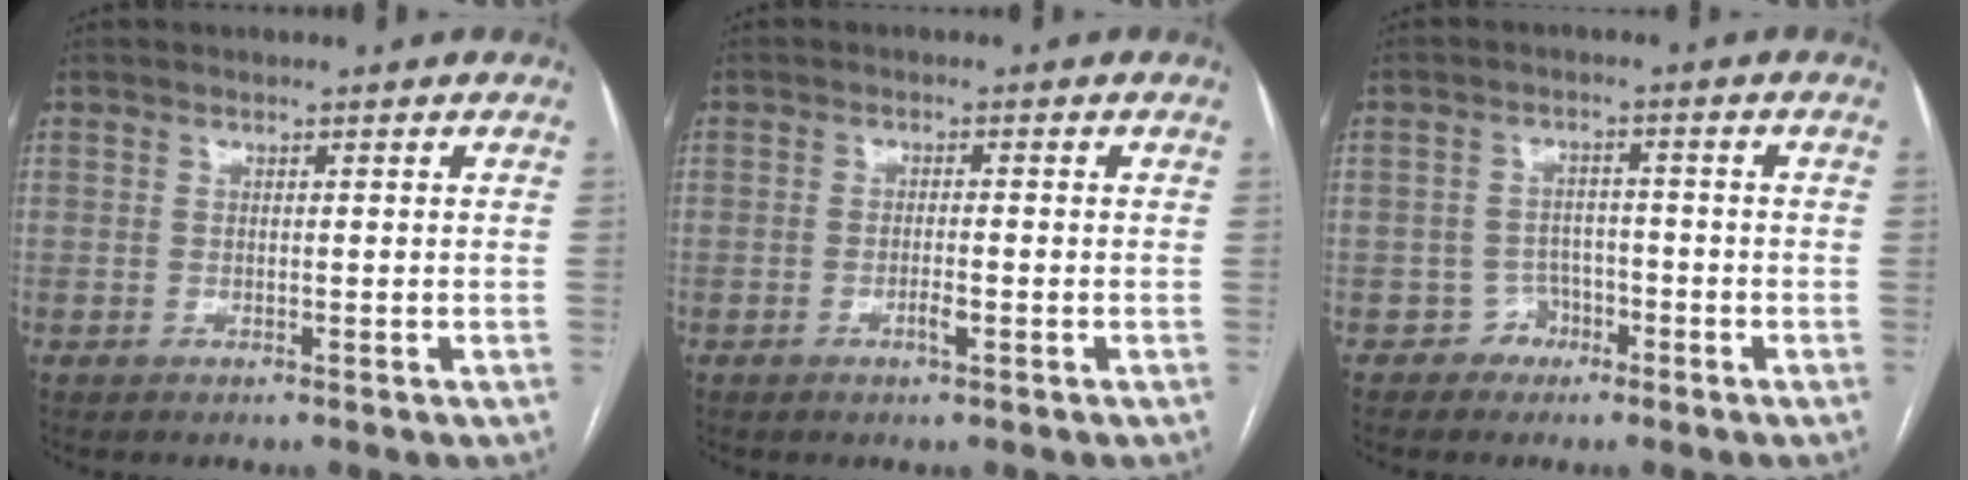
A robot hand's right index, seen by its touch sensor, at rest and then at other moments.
{"total": 2.1, "force": [-0.9, 0.3, 1.9], "torque": [-0.034, -0.001, -0.014]}
{"total": 3.2, "force": [-1.8, 2.6, -0.2], "torque": [0.011, 0.016, -0.030]}